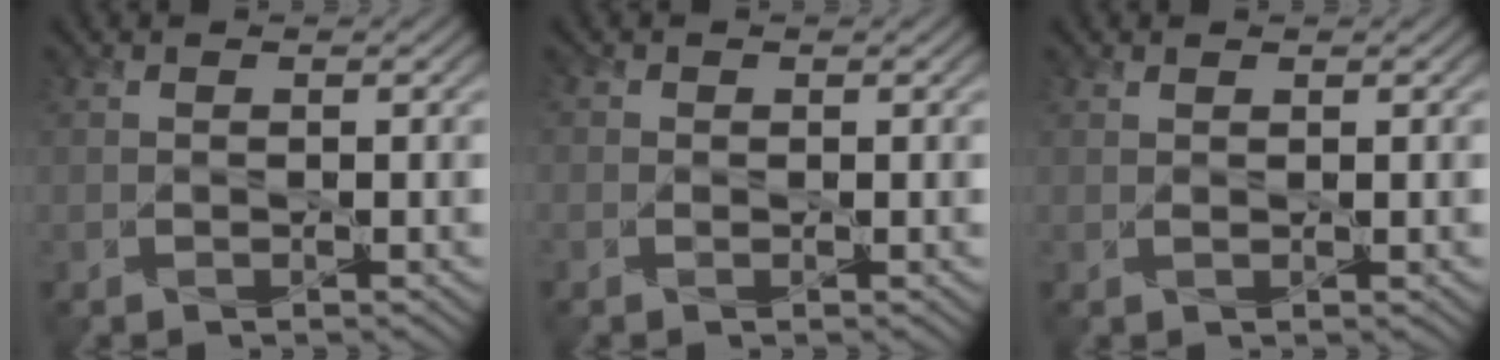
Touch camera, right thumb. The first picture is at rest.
{"total": 0.6, "force": [-0.1, 0.6, 0.2], "torque": [0.000, 0.000, -0.006]}
{"total": 0.5, "force": [0.5, -0.1, 0.2], "torque": [-0.003, 0.001, 0.012]}